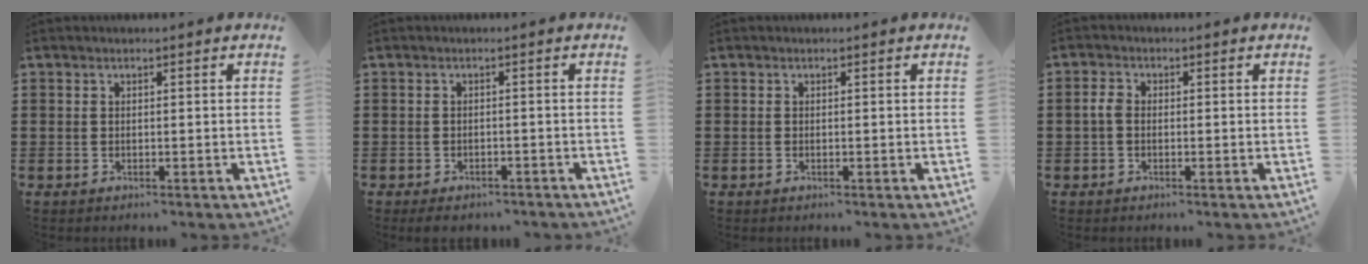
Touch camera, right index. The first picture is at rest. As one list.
[{"total": 1.7, "force": [-1.6, 0.4, 0.4], "torque": [-0.011, -0.001, -0.032]}, {"total": 0.0}, {"total": 2.2, "force": [-0.3, 1.5, 1.6], "torque": [-0.049, -0.002, -0.010]}]